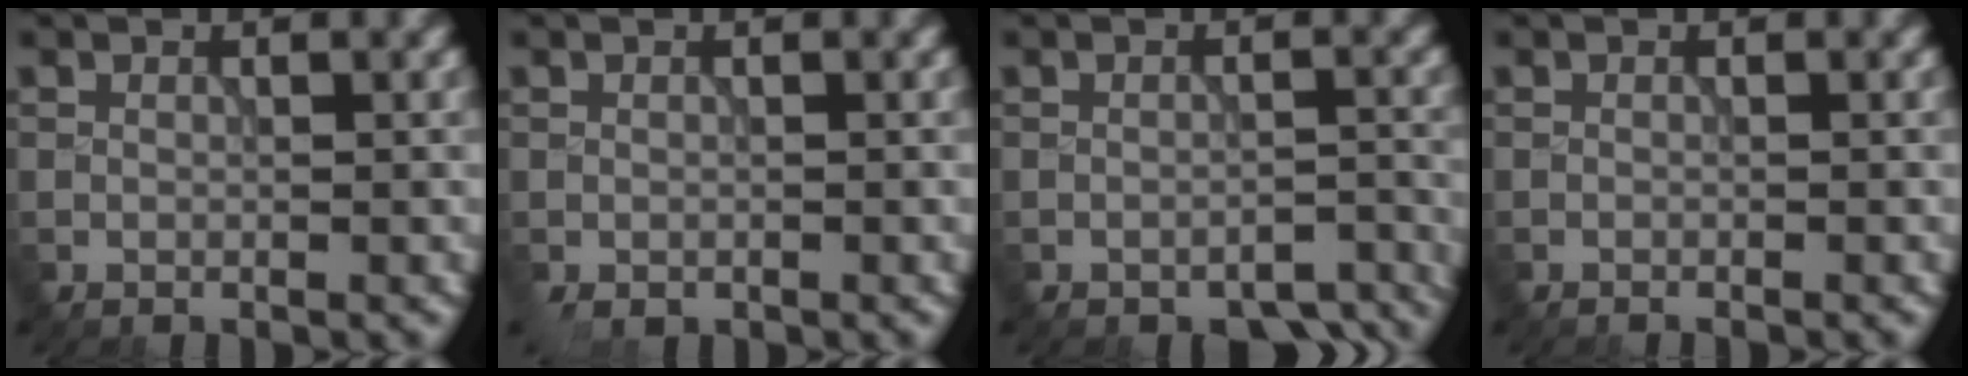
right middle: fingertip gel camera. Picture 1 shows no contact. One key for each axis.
{"total": 1.1, "fx": -0.7, "fy": 0.6, "fz": 0.6, "tx": -0.014, "ty": -0.006, "tz": -0.012}
{"total": 4.1, "fx": -3.6, "fy": 1.3, "fz": 1.5, "tx": -0.028, "ty": -0.003, "tz": -0.034}
{"total": 0.7, "fx": -0.7, "fy": 0.0, "fz": 0.2, "tx": 0.004, "ty": -0.002, "tz": -0.013}